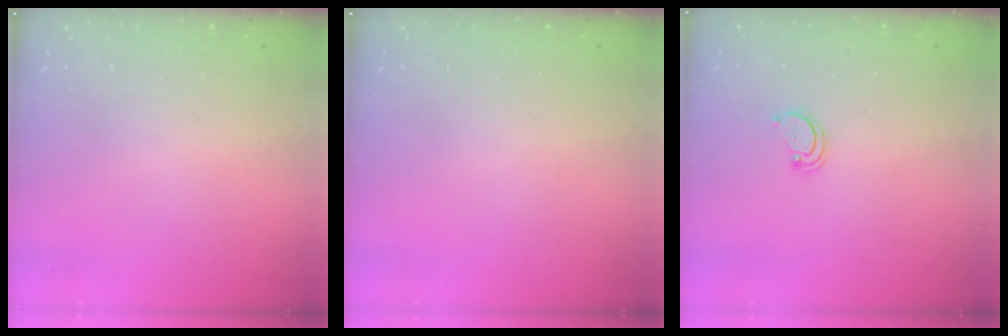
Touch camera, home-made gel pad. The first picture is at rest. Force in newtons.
{"total": 0.0}
{"total": 1.8, "press": 1.8, "slide": 0.2}